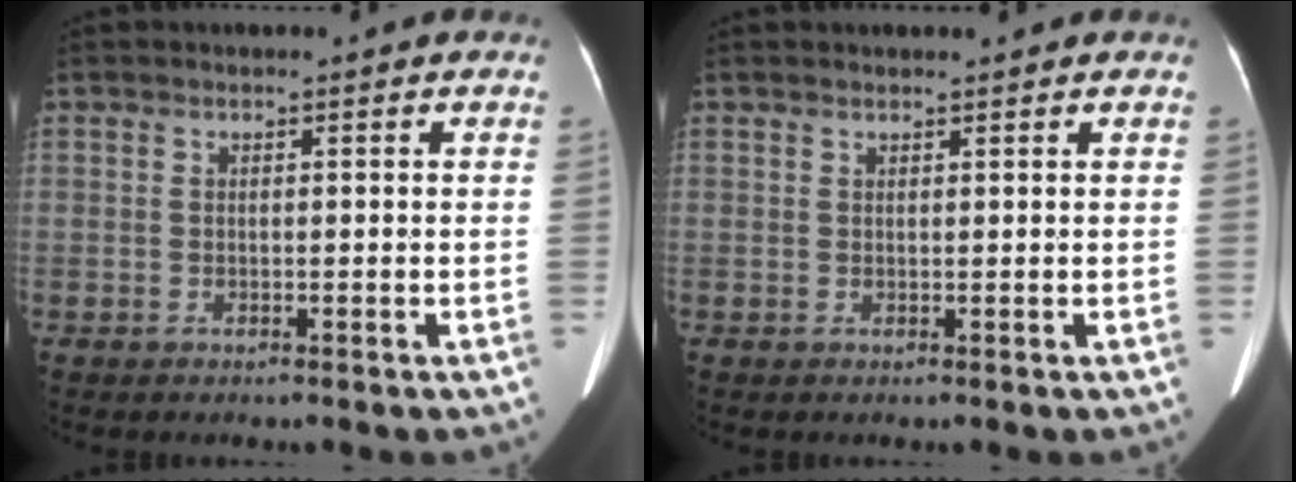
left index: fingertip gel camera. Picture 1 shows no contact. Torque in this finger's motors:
{"motor_torque": [-0.12, -0.07, 0.05, 0.02]}